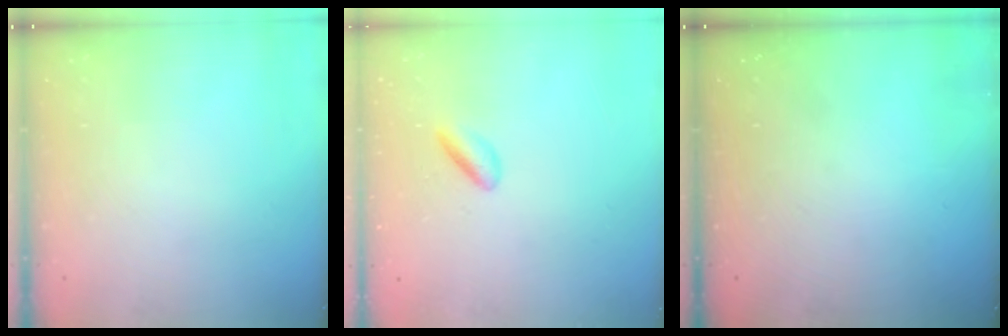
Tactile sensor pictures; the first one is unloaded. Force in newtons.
{"total": 2.6, "press": 2.3, "slide": 1.1}
{"total": 0.0}